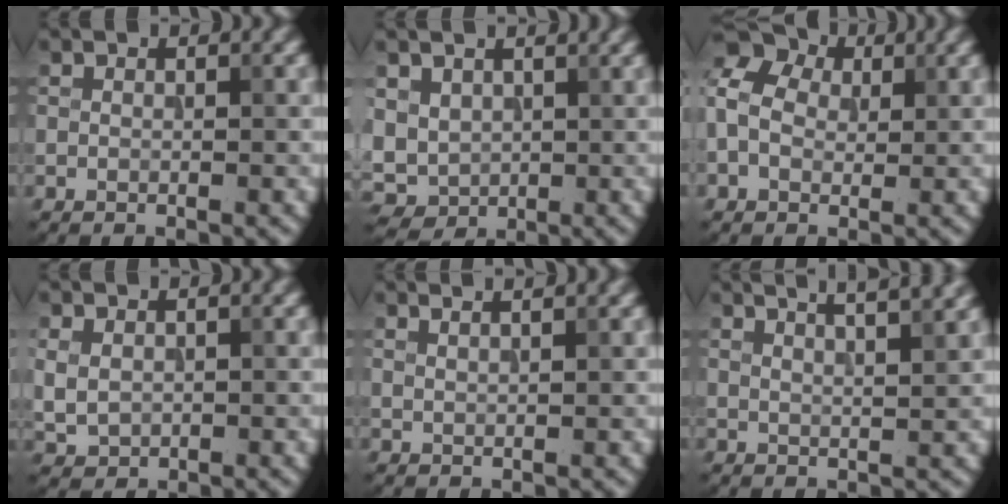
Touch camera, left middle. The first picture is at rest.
{"total": 4.9, "force": [1.4, 4.1, 2.2], "torque": [-0.067, 0.008, 0.029]}
{"total": 6.3, "force": [0.6, 4.9, 3.9], "torque": [-0.092, 0.028, -0.001]}
{"total": 2.3, "force": [0.2, 1.8, 1.4], "torque": [-0.034, -0.003, 0.006]}
{"total": 3.0, "force": [2.2, 1.2, 1.7], "torque": [-0.004, 0.017, 0.004]}
{"total": 7.0, "force": [4.9, 2.6, 4.3], "torque": [-0.025, 0.047, 0.034]}